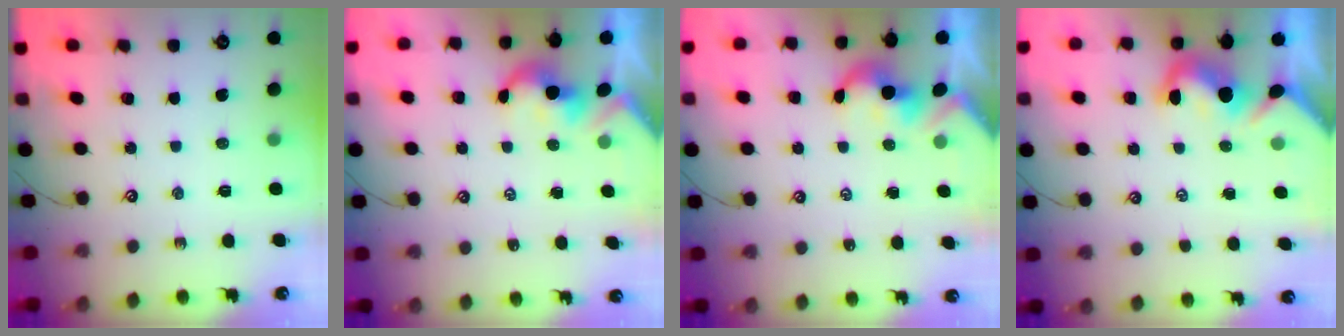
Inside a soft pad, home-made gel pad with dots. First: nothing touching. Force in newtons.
{"total": 1.7, "press": 1.7, "slide": 0.2}
{"total": 1.9, "press": 1.9, "slide": 0.2}
{"total": 1.9, "press": 1.8, "slide": 0.4}